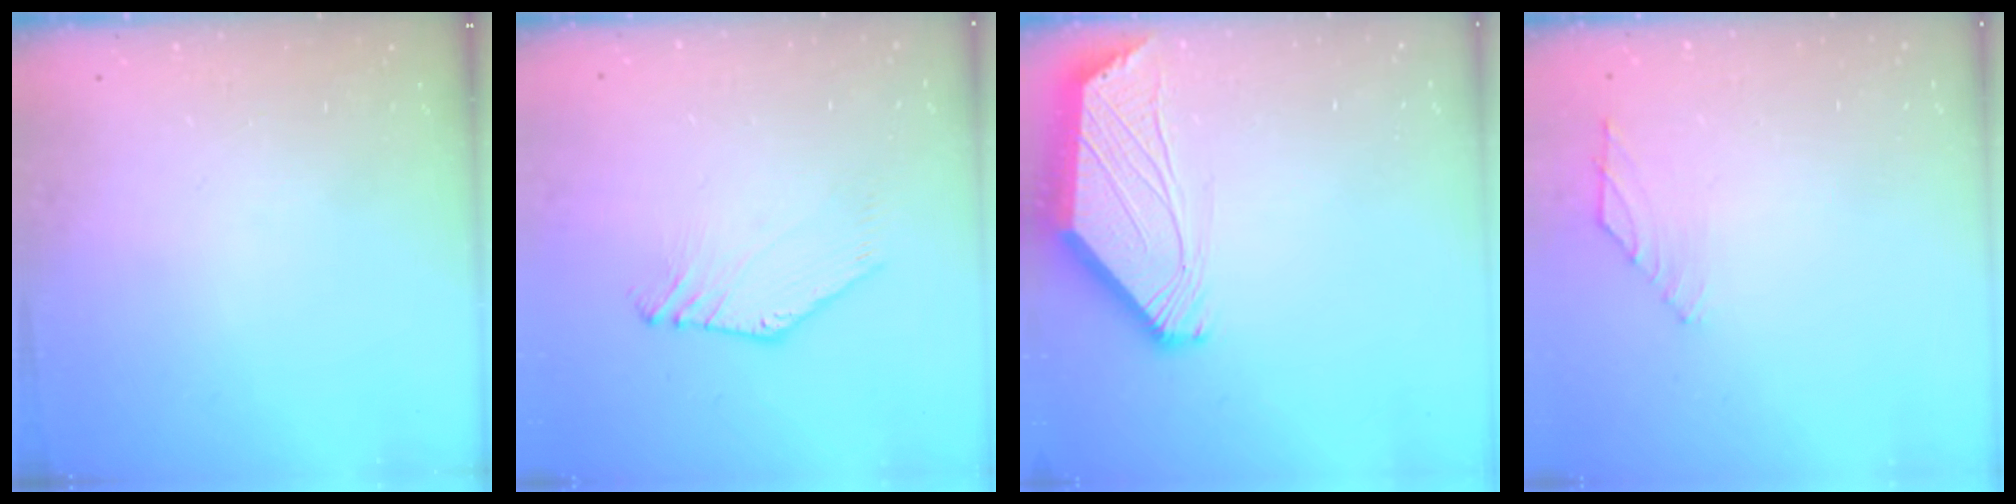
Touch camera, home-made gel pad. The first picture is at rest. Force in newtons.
{"total": 1.0, "press": 1.0, "slide": 0.0}
{"total": 2.6, "press": 2.5, "slide": 0.6}
{"total": 1.4, "press": 1.3, "slide": 0.6}